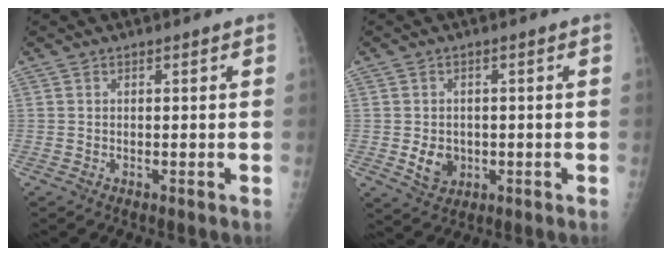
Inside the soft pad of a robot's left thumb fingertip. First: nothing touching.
{"total": 4.8, "force": [-0.7, 3.9, 2.7], "torque": [-0.028, 0.000, 0.000]}